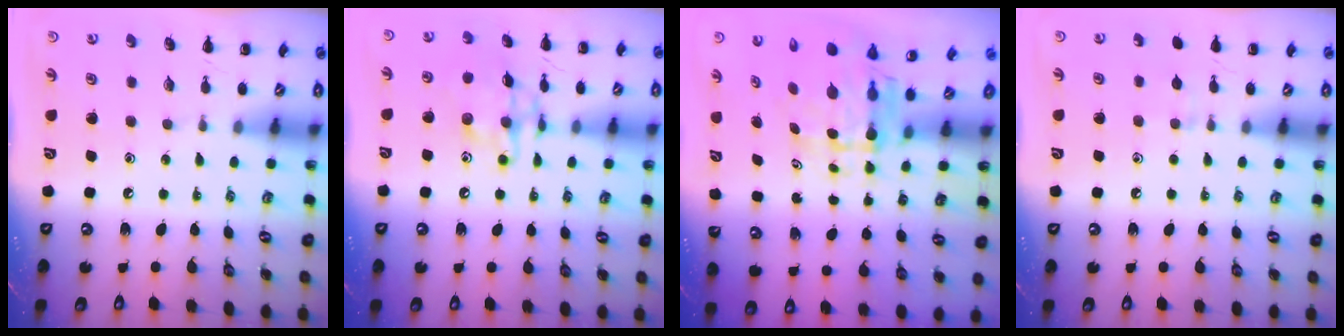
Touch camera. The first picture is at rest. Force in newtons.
{"total": 13.7, "press": 13.6, "slide": 0.8}
{"total": 6.2, "press": 5.9, "slide": 2.0}
{"total": 6.2, "press": 5.8, "slide": 2.2}